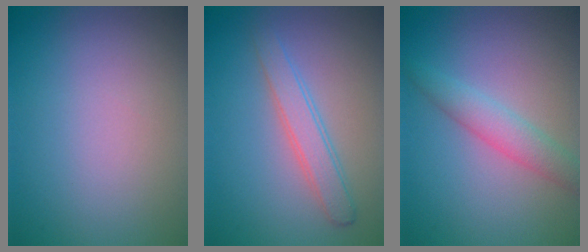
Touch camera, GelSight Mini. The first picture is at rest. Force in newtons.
{"total": 2.6, "press": 2.6, "slide": 0.2}
{"total": 2.9, "press": 2.9, "slide": 0.1}